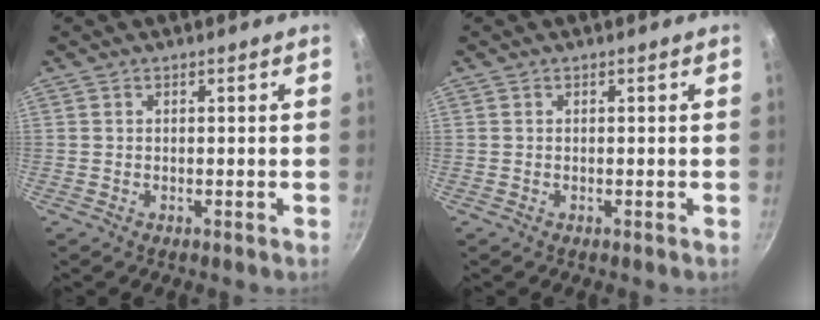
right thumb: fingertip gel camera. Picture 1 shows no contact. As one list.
[{"total": 0.0}]